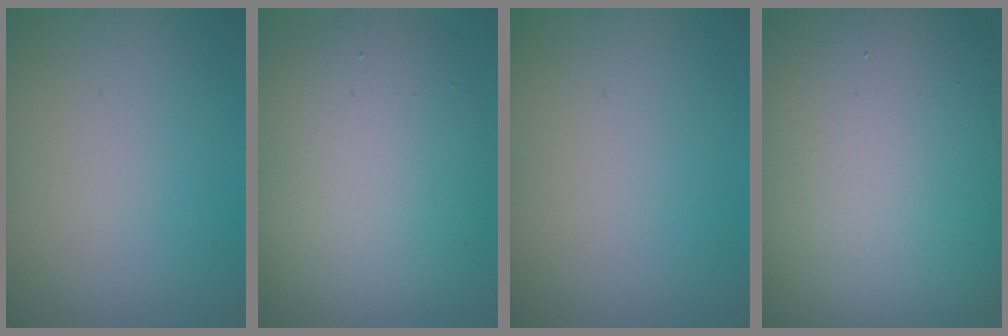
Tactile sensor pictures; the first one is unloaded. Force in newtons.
{"total": 10.5, "press": 10.5, "slide": 0.6}
{"total": 0.0}
{"total": 23.0, "press": 22.9, "slide": 1.0}